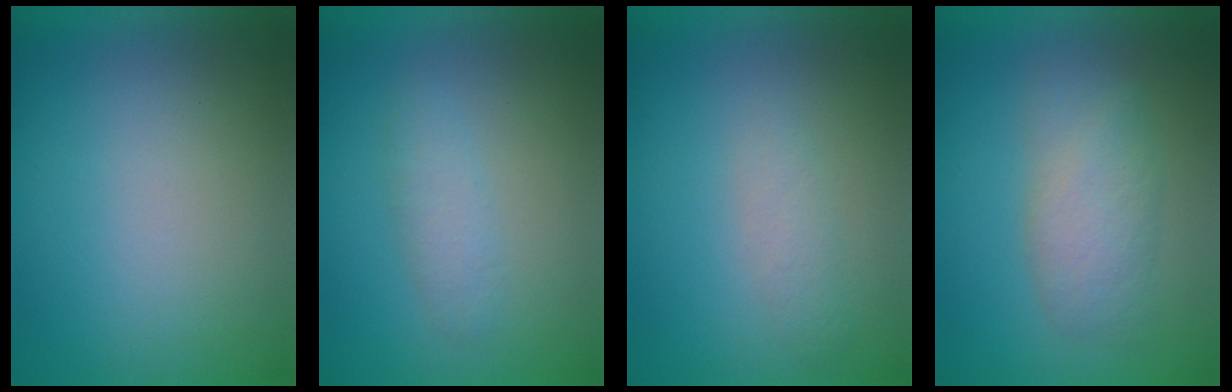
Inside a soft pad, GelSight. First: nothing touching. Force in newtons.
{"total": 2.4}
{"total": 1.9}
{"total": 4.0}